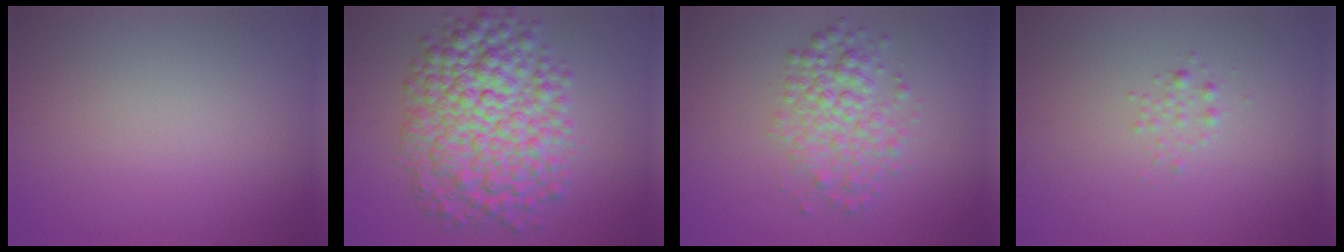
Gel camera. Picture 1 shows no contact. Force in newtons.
{"total": 9.3, "press": 9.3, "slide": 0.2}
{"total": 3.9, "press": 3.9, "slide": 0.1}
{"total": 0.9, "press": 0.9, "slide": 0.0}